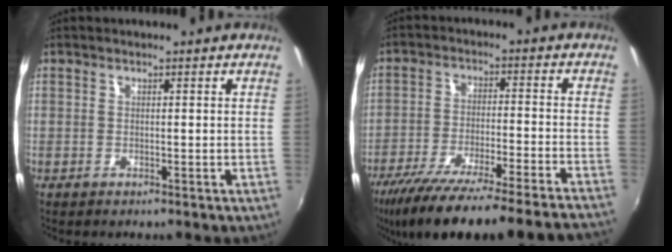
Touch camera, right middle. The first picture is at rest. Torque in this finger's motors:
{"motor_torque": [1.12, -1.01, 0.54, 0.21]}